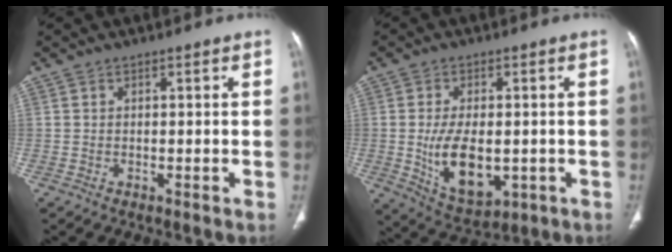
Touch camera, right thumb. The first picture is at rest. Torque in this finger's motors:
{"motor_torque": [-0.72, 1.62, 0.71, 0.64, 0.32]}